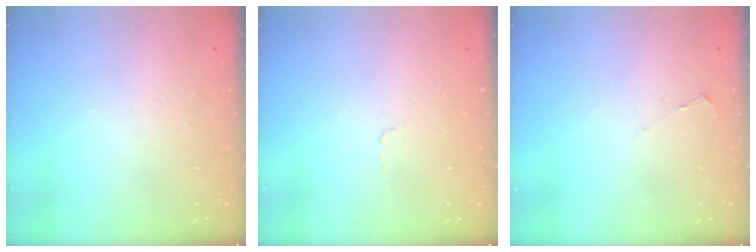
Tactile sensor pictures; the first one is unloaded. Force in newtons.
{"total": 2.7, "press": 2.7, "slide": 0.3}
{"total": 1.7, "press": 1.7, "slide": 0.3}